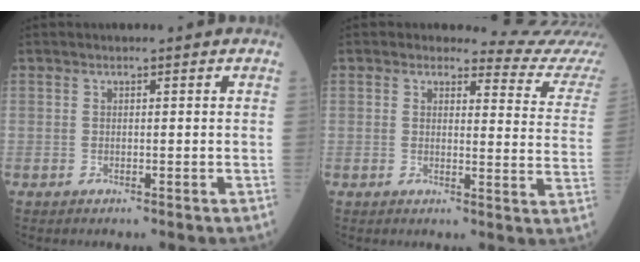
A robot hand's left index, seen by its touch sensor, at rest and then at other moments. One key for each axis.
{"total": 9.7, "fx": 9.6, "fy": 0.0, "fz": 0.5, "tx": 0.011, "ty": -0.083, "tz": 0.080}